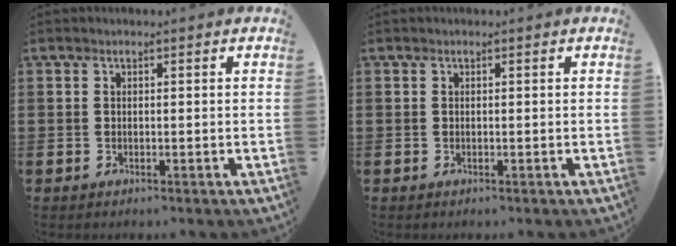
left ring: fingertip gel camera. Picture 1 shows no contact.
{"total": 0.0}